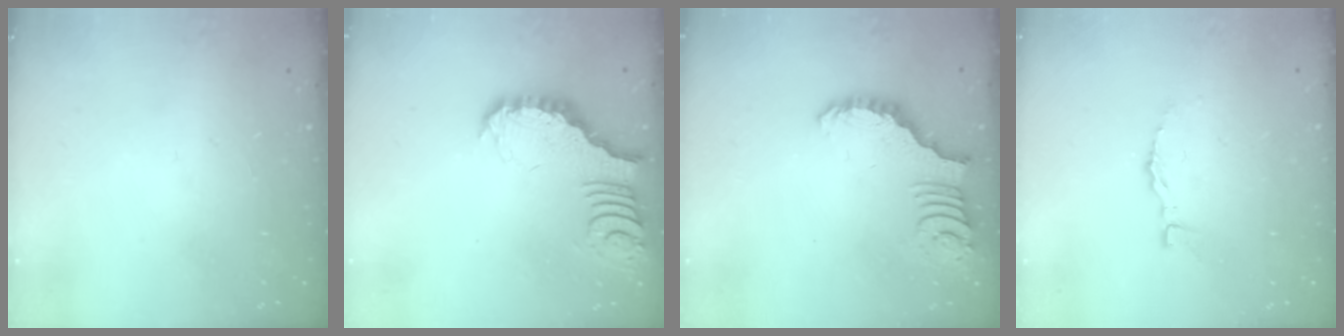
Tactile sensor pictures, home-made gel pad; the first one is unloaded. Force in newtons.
{"total": 3.8, "press": 3.7, "slide": 0.6}
{"total": 2.7, "press": 2.7, "slide": 0.5}
{"total": 3.1, "press": 3.1, "slide": 0.2}